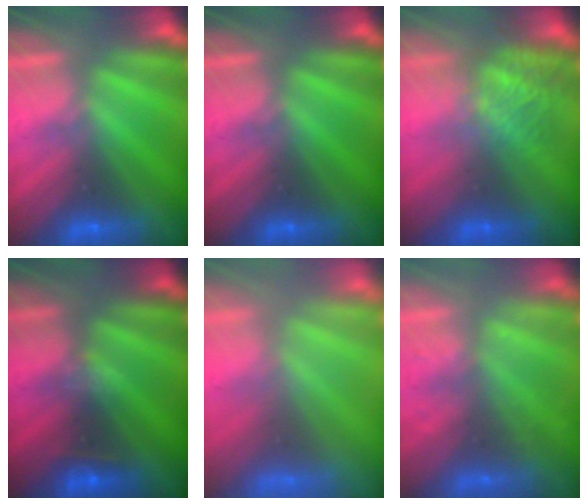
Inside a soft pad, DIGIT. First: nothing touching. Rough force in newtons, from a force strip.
{"total": 0.0}
{"total": 4.9}
{"total": 2.7}
{"total": 9.1}
{"total": 2.3}